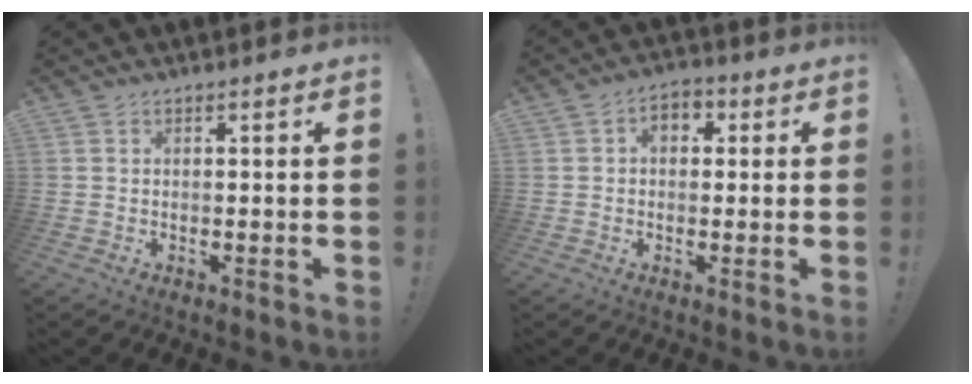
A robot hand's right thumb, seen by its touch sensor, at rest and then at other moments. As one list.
[{"total": 4.7, "force": [0.7, 3.5, 2.9], "torque": [-0.043, 0.006, 0.013]}]